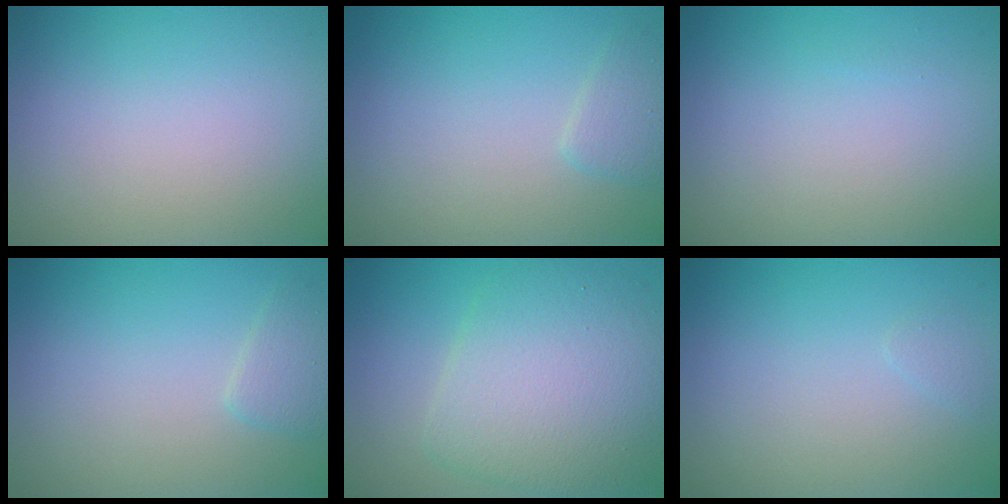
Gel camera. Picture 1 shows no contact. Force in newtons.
{"total": 1.5, "press": 1.5, "slide": 0.1}
{"total": 0.0}
{"total": 1.5, "press": 1.5, "slide": 0.1}
{"total": 7.1, "press": 7.1, "slide": 0.2}
{"total": 0.6, "press": 0.5, "slide": 0.1}